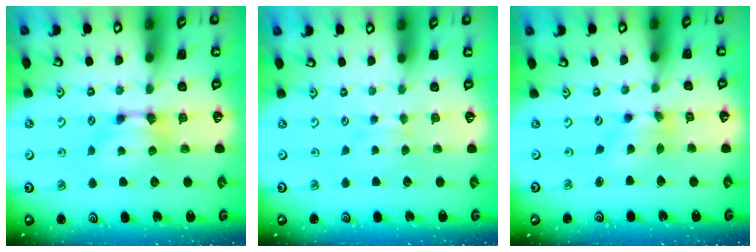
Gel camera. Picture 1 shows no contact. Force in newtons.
{"total": 2.7, "press": 2.7, "slide": 0.4}
{"total": 1.4, "press": 0.6, "slide": 1.3}